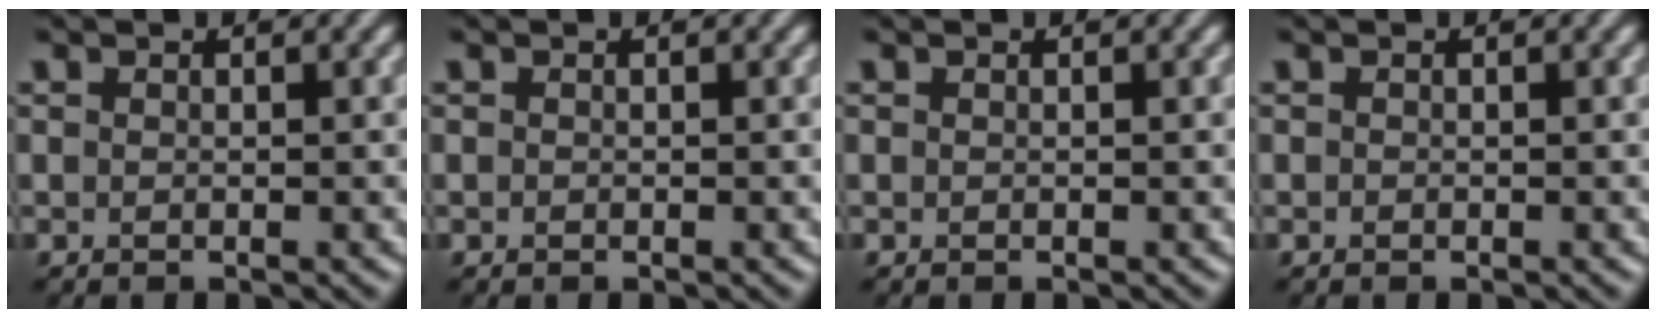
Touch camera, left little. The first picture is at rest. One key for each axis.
{"total": 0.0}
{"total": 0.0}
{"total": 0.0}